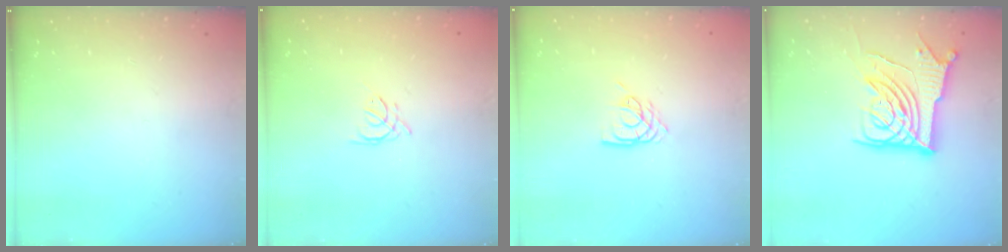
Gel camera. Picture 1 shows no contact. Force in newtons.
{"total": 2.5, "press": 2.4, "slide": 0.5}
{"total": 7.9, "press": 7.8, "slide": 0.9}
{"total": 14.0, "press": 13.9, "slide": 1.5}